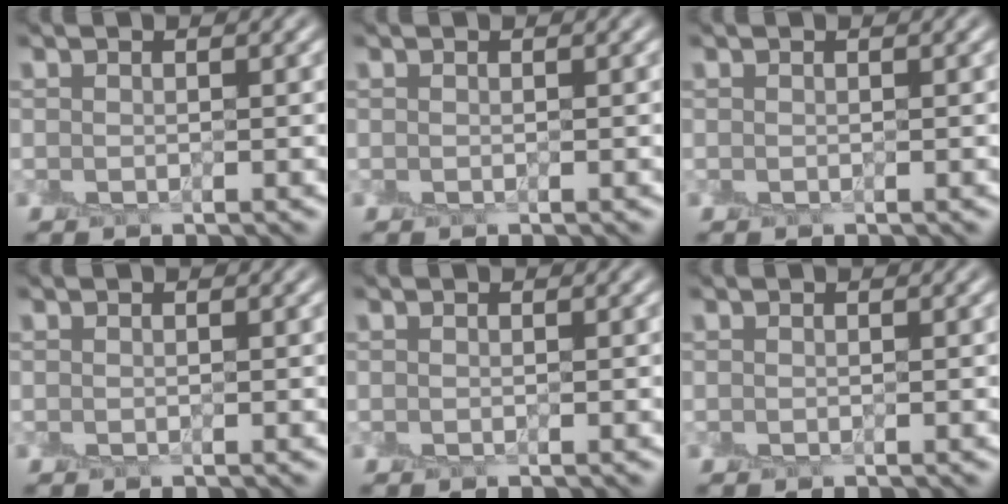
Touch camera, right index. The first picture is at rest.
{"total": 0.0}
{"total": 0.0}
{"total": 0.0}
{"total": 0.0}
{"total": 0.0}